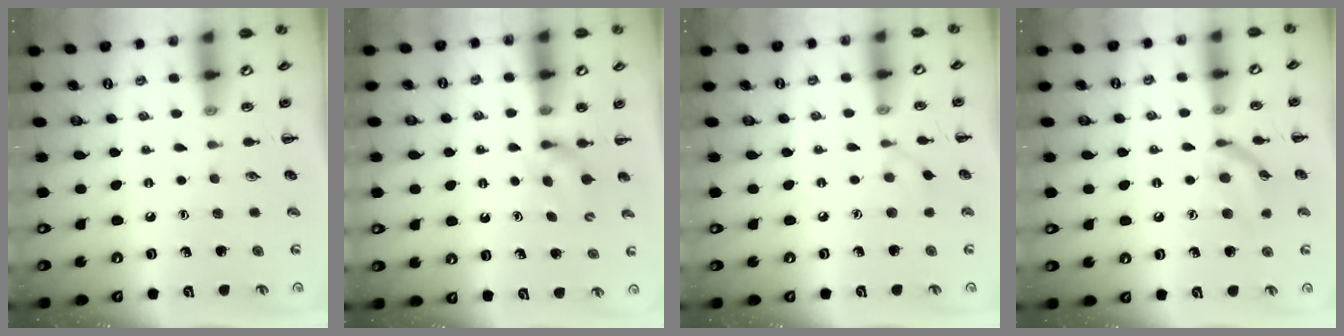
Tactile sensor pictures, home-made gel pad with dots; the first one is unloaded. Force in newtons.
{"total": 4.7, "press": 4.5, "slide": 1.2}
{"total": 2.7, "press": 2.5, "slide": 1.2}
{"total": 11.1, "press": 10.9, "slide": 1.6}